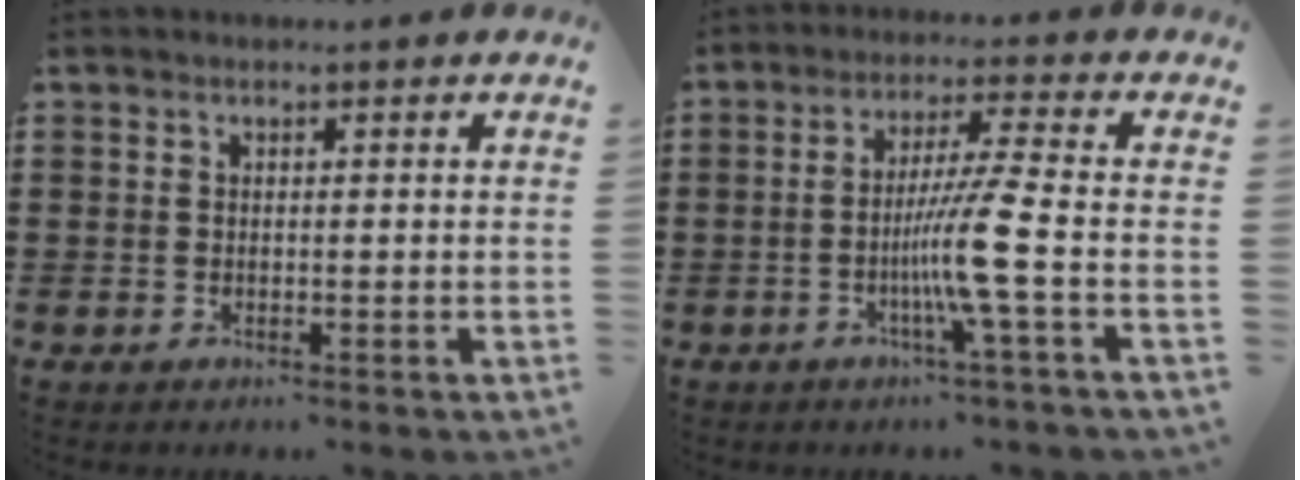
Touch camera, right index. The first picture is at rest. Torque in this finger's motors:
{"motor_torque": [2.14, 0.00, 0.58, 0.19]}